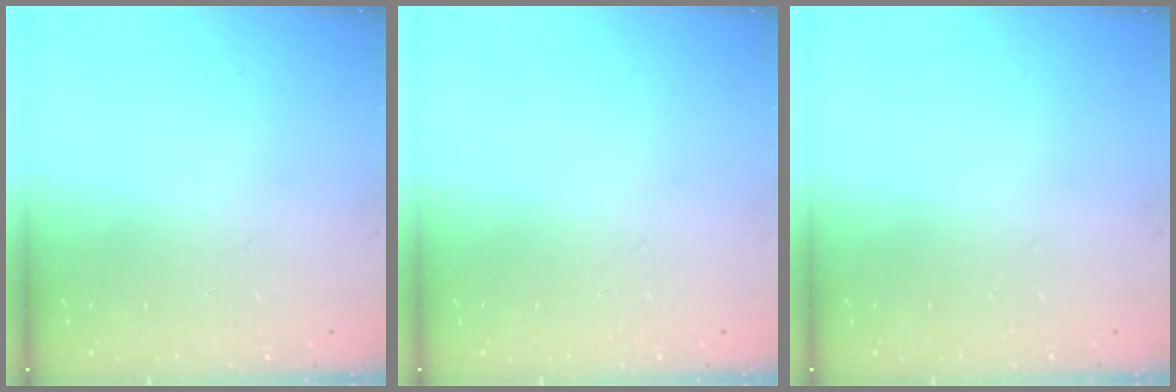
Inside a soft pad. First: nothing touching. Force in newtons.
{"total": 0.0}
{"total": 0.0}